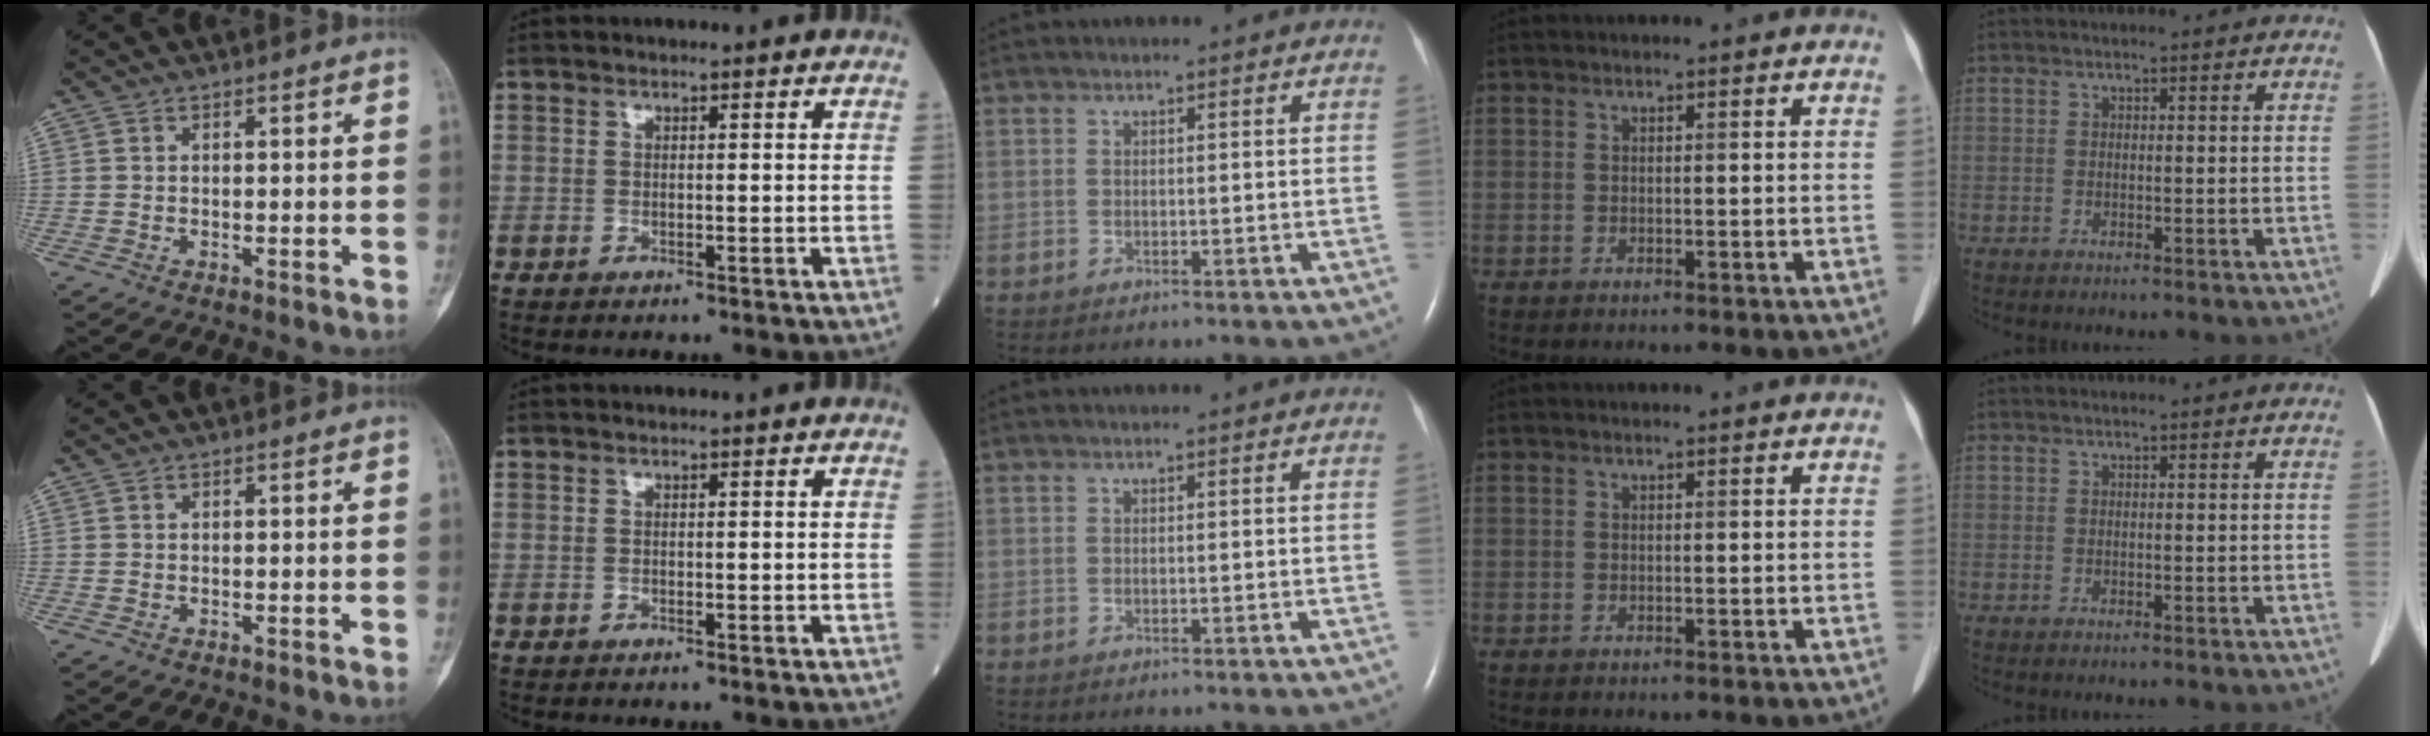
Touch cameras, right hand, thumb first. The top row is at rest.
{}